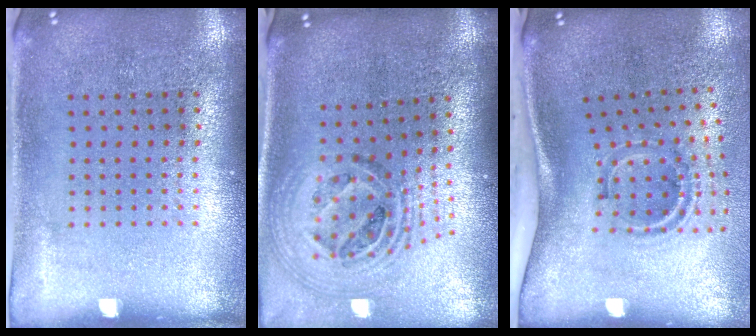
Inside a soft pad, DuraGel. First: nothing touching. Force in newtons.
{"total": 1.8, "press": 1.5, "slide": 1.1}
{"total": 2.0, "press": 1.1, "slide": 1.6}